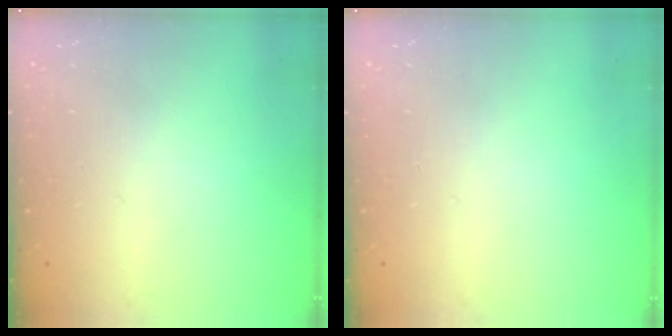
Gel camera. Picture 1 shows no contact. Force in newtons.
{"total": 0.0}